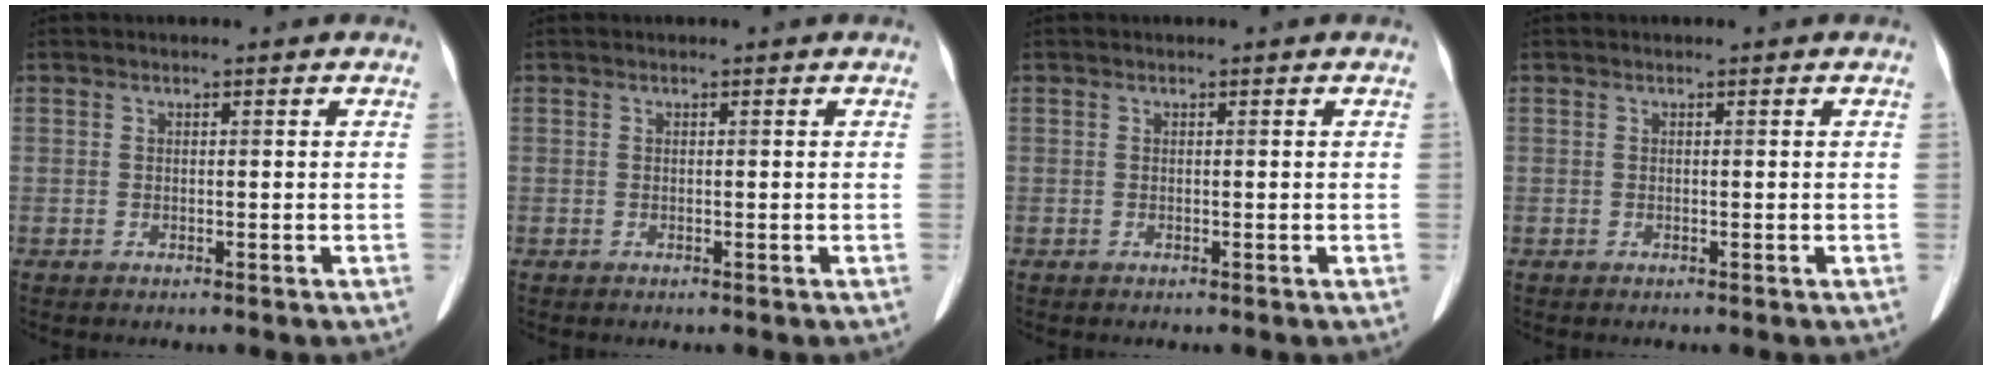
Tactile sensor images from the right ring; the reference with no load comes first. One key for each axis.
{"total": 0.0}
{"total": 0.0}
{"total": 0.0}